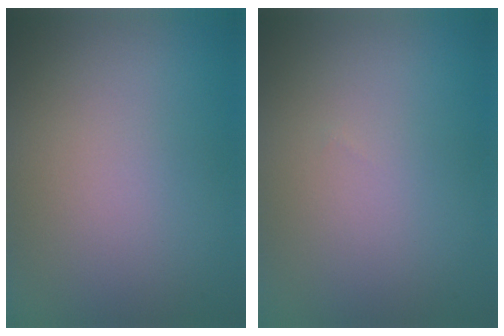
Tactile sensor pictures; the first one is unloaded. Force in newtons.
{"total": 0.0}